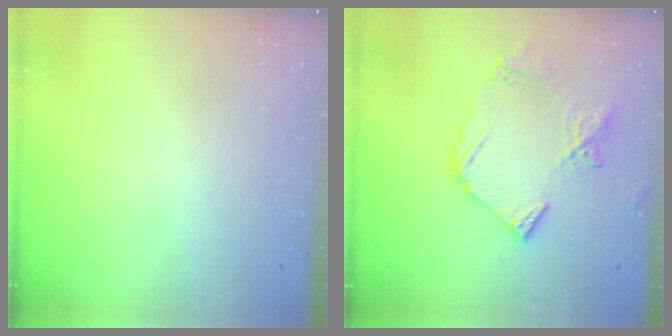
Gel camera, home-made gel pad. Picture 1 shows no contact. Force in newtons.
{"total": 12.9, "press": 12.8, "slide": 1.5}